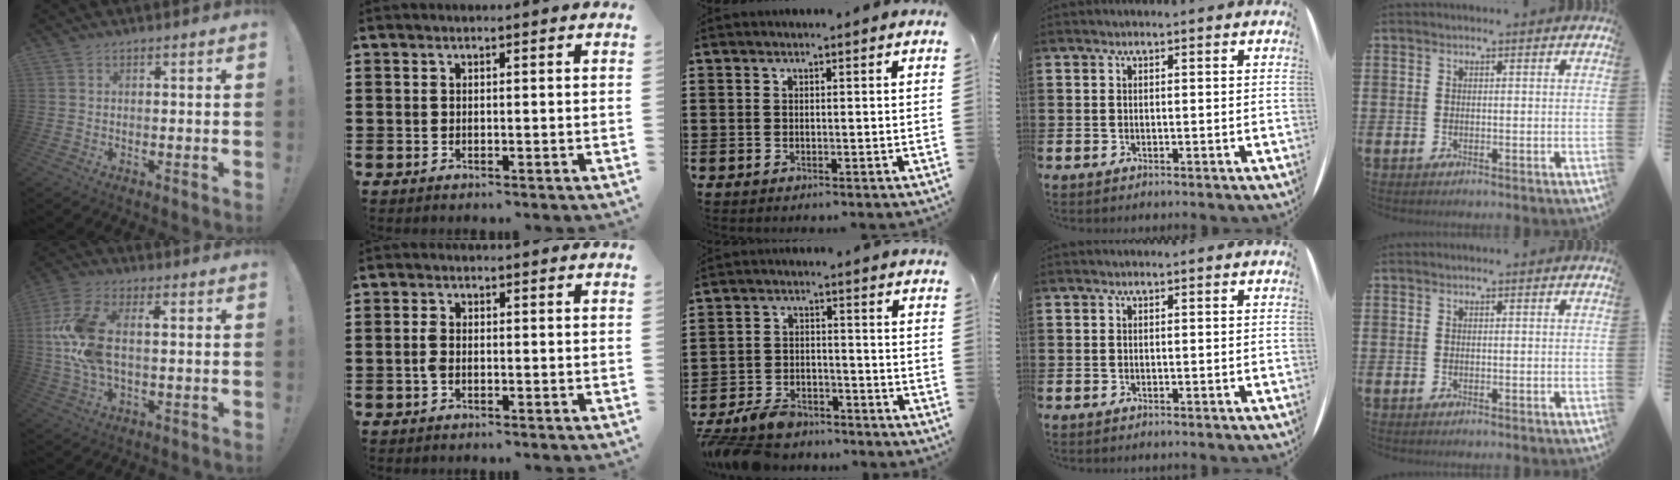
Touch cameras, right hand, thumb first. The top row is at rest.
{"thumb": {"total": 14.8, "force": [1.3, 8.3, 12.2], "torque": [-0.241, 0.009, 0.026]}, "index": {"total": 2.0, "force": [-0.5, 1.0, 1.6], "torque": [-0.039, -0.003, -0.011]}, "middle": {"total": 6.1, "force": [-5.7, 1.5, 1.5], "torque": [-0.052, 0.003, -0.119]}}